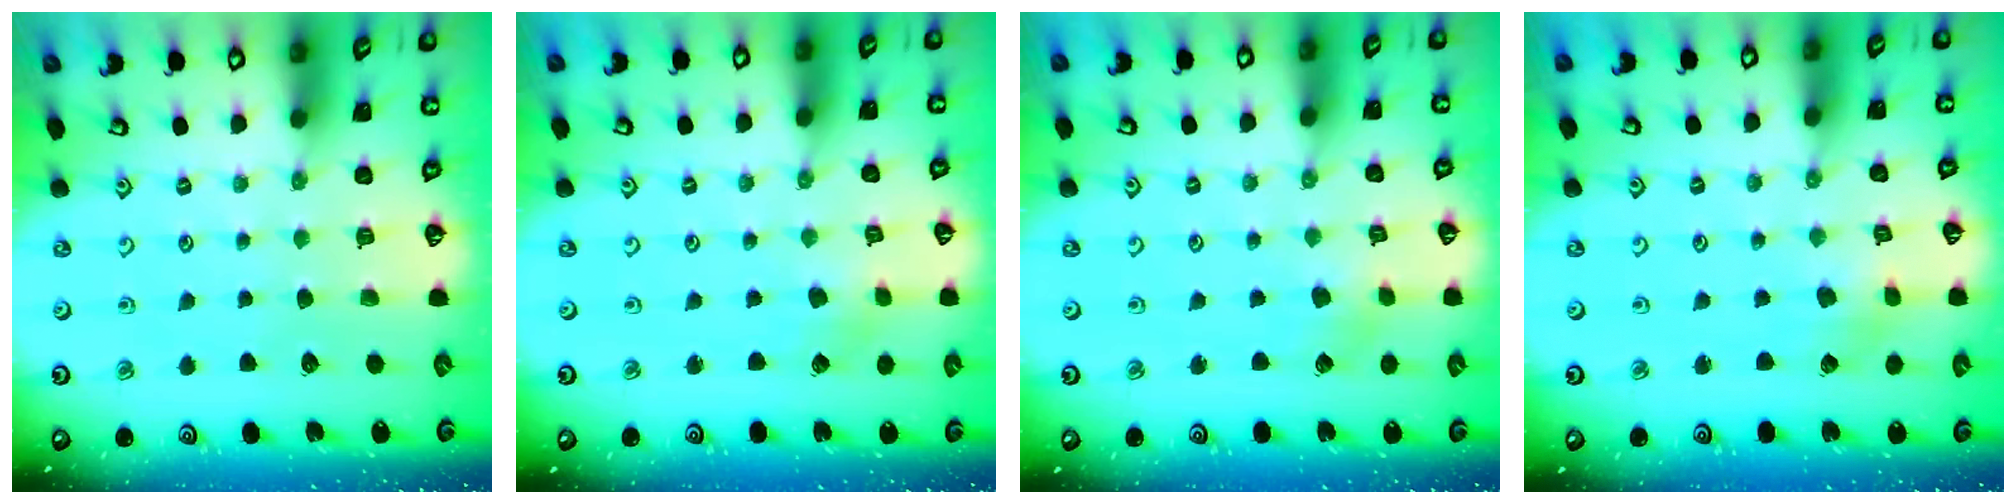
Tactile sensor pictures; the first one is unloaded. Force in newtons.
{"total": 1.7, "press": 1.7, "slide": 0.2}
{"total": 2.8, "press": 2.8, "slide": 0.5}
{"total": 2.6, "press": 2.6, "slide": 0.4}